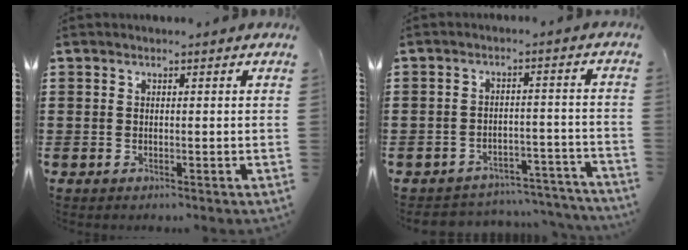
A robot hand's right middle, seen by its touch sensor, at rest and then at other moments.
{"total": 4.1, "force": [-4.0, 0.6, 0.4], "torque": [-0.011, 0.002, -0.085]}